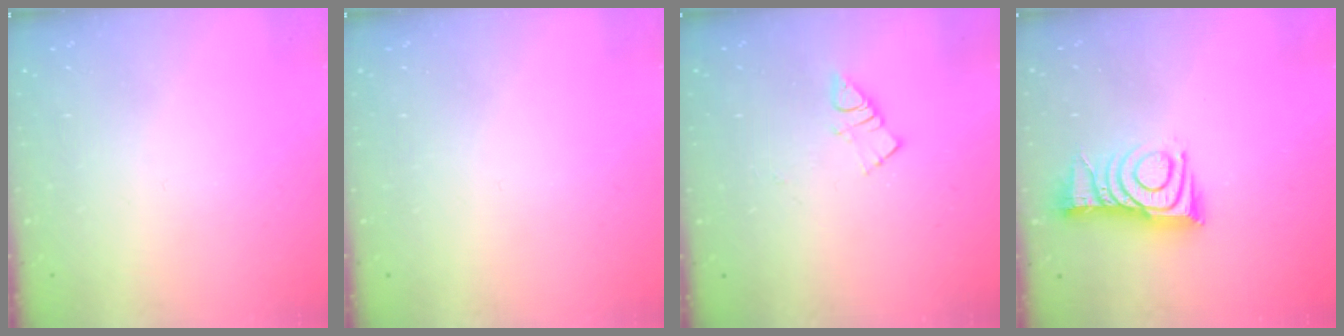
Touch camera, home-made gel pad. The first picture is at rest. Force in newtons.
{"total": 0.0}
{"total": 3.9, "press": 3.9, "slide": 0.5}
{"total": 11.4, "press": 11.4, "slide": 0.6}